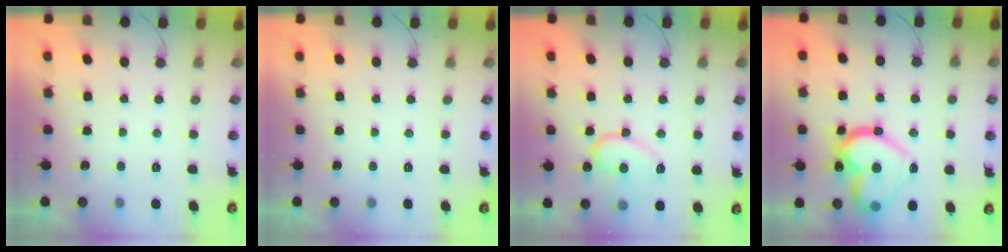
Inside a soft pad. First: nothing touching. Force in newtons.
{"total": 0.0}
{"total": 13.0, "press": 12.9, "slide": 1.0}
{"total": 21.5, "press": 21.4, "slide": 2.2}